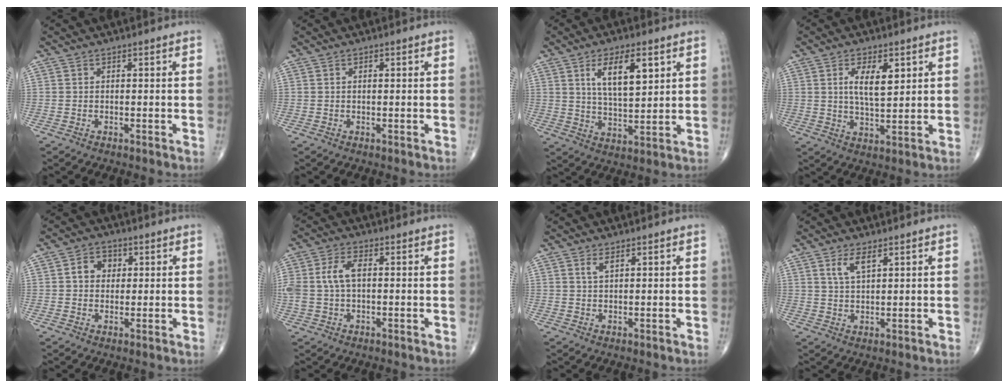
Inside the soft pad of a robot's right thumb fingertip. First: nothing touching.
{"total": 0.7, "force": [0.3, 0.2, 0.6], "torque": [-0.011, 0.003, 0.004]}
{"total": 10.5, "force": [4.4, 4.2, 8.6], "torque": [-0.134, -0.022, 0.083]}
{"total": 7.6, "force": [2.6, 3.2, 6.4], "torque": [-0.099, -0.018, 0.050]}
{"total": 4.6, "force": [1.0, 3.7, 2.5], "torque": [-0.021, 0.007, 0.012]}
{"total": 6.9, "force": [0.7, 3.9, 5.7], "torque": [-0.136, 0.017, 0.016]}
{"total": 1.6, "force": [0.9, 0.6, 1.2], "torque": [-0.027, 0.000, 0.020]}
{"total": 3.9, "force": [2.1, 1.5, 3.0], "torque": [-0.058, -0.007, 0.044]}